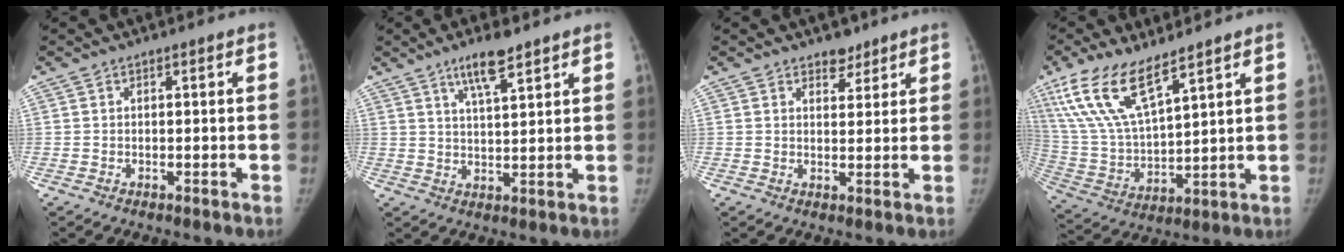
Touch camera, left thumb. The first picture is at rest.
{"total": 6.7, "force": [4.6, 1.4, 4.7], "torque": [-0.078, -0.024, 0.082]}
{"total": 3.3, "force": [2.5, 1.8, 0.9], "torque": [0.006, -0.017, 0.038]}
{"total": 15.5, "force": [9.8, 5.1, 10.8], "torque": [-0.217, -0.036, 0.206]}